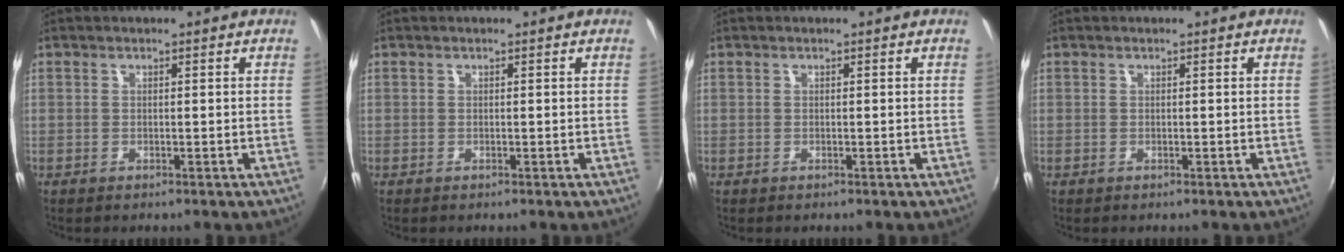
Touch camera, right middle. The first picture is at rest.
{"total": 0.0}
{"total": 0.0}
{"total": 0.0}